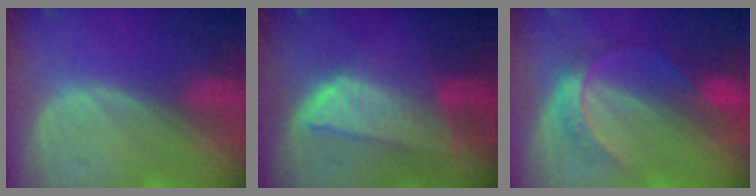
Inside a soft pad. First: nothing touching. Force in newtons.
{"total": 8.2, "press": 7.3, "slide": 3.8}
{"total": 6.7, "press": 5.8, "slide": 3.4}